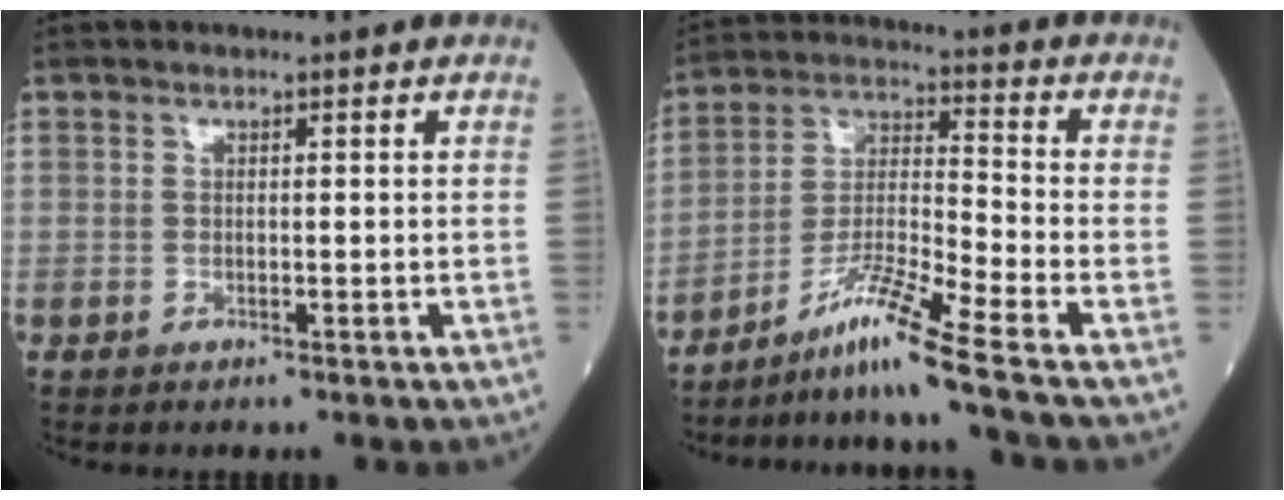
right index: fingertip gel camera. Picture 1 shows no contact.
{"total": 9.8, "force": [-7.4, -2.1, 6.1], "torque": [-0.123, -0.021, -0.136]}